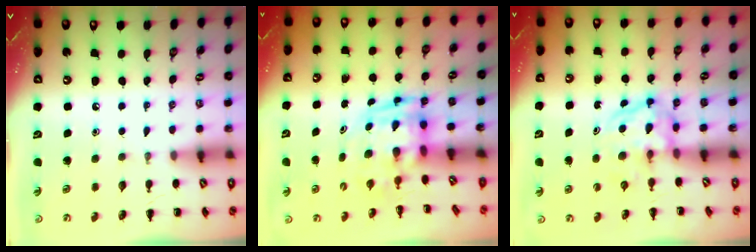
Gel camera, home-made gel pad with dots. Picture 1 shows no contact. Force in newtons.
{"total": 3.2, "press": 3.1, "slide": 0.7}
{"total": 4.0, "press": 3.9, "slide": 0.5}